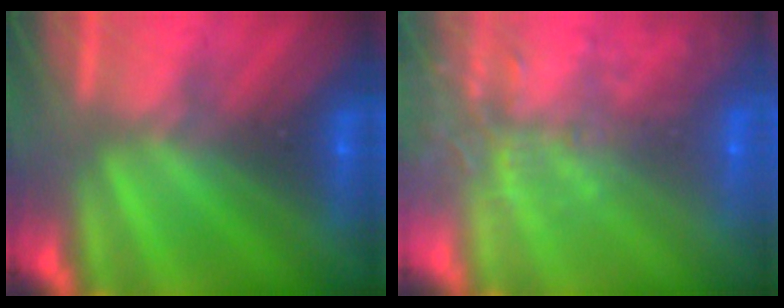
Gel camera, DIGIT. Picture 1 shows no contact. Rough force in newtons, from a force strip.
{"total": 7.0}